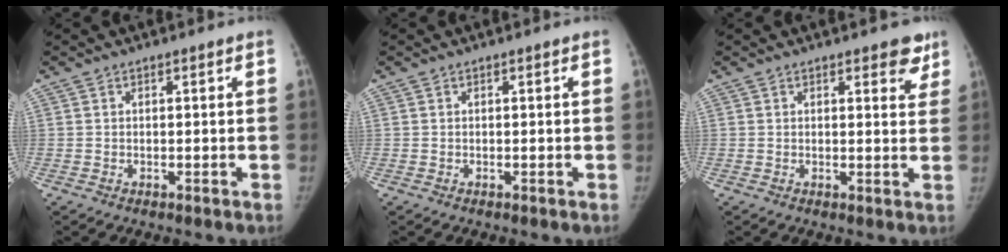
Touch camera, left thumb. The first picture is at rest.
{"total": 0.0}
{"total": 4.3, "force": [2.9, 2.0, 2.4], "torque": [0.005, -0.013, 0.031]}